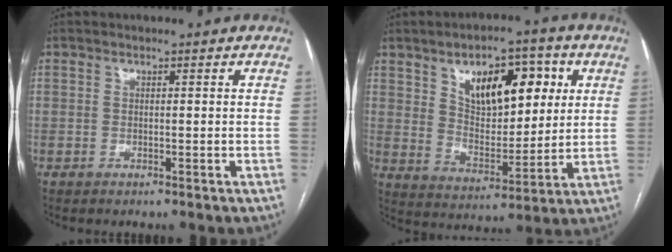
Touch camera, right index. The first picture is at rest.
{"total": 13.4, "force": [5.3, 6.6, 10.4], "torque": [-0.156, 0.019, 0.094]}